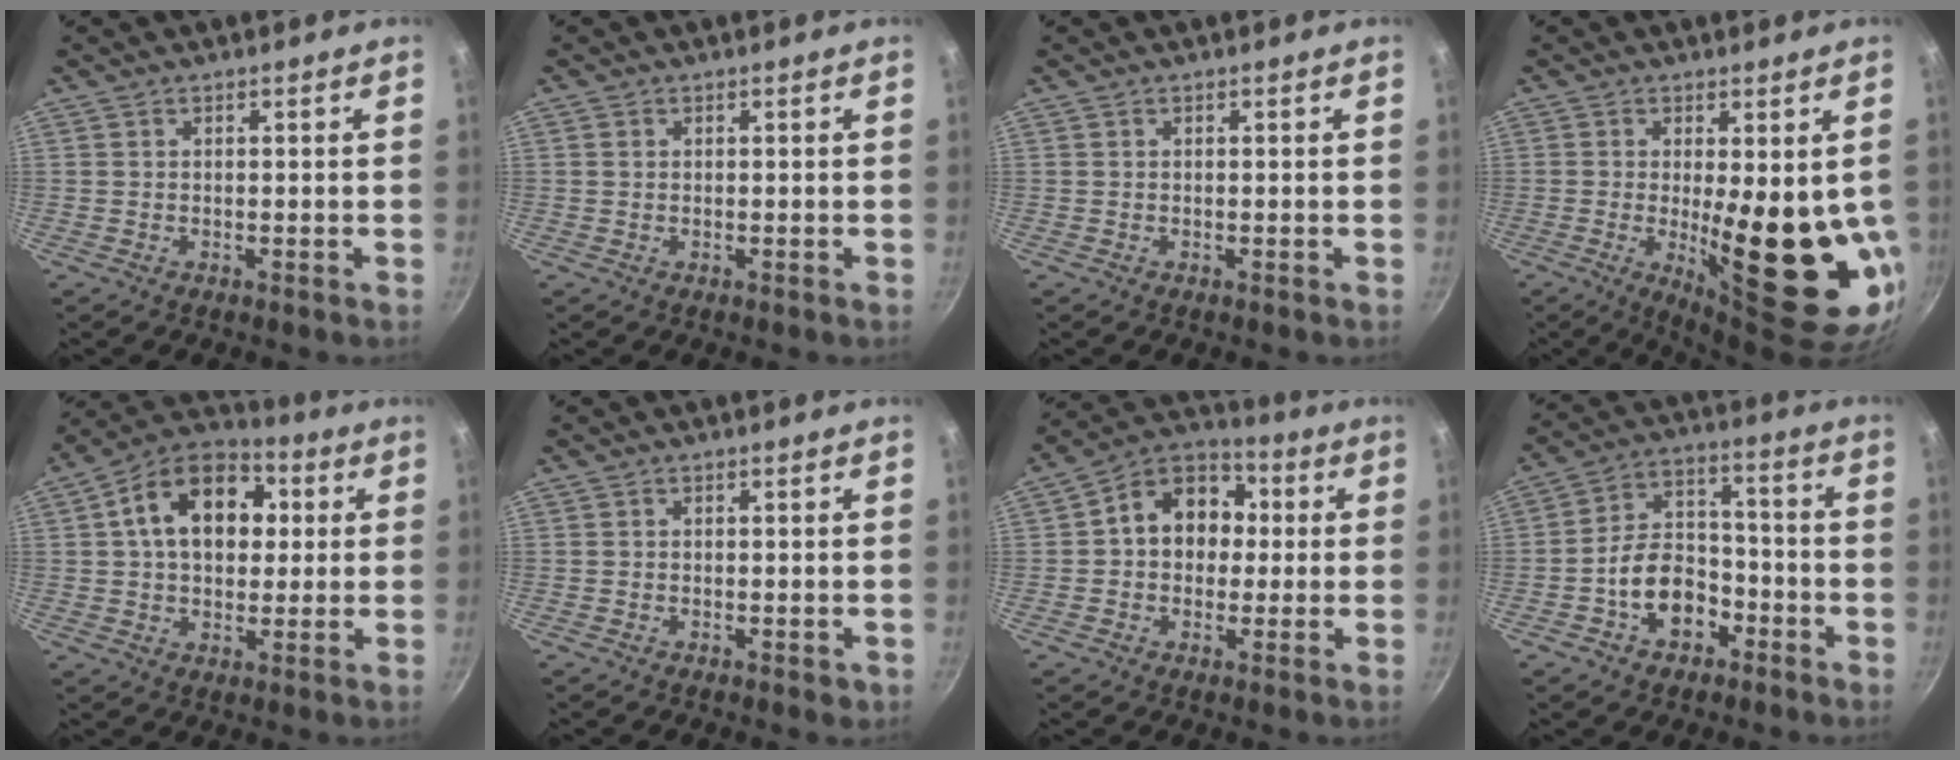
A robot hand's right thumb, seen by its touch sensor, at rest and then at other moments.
{"total": 0.8, "force": [0.2, 0.7, 0.3], "torque": [-0.005, 0.003, 0.002]}
{"total": 0.0}
{"total": 17.0, "force": [-1.4, 5.6, 15.9], "torque": [-0.205, -0.028, -0.003]}
{"total": 16.8, "force": [3.3, 11.6, 11.6], "torque": [-0.155, 0.023, 0.036]}
{"total": 1.2, "force": [-0.5, 0.8, 0.8], "torque": [-0.010, 0.001, -0.007]}
{"total": 12.7, "force": [1.0, 10.0, 7.7], "torque": [-0.073, 0.031, -0.005]}
{"total": 11.6, "force": [-4.9, 8.1, 6.7], "torque": [-0.080, 0.056, -0.085]}